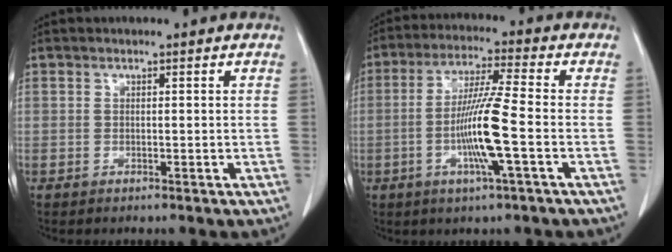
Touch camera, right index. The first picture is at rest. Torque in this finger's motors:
{"motor_torque": [2.14, 0.00, 1.05, 0.17]}